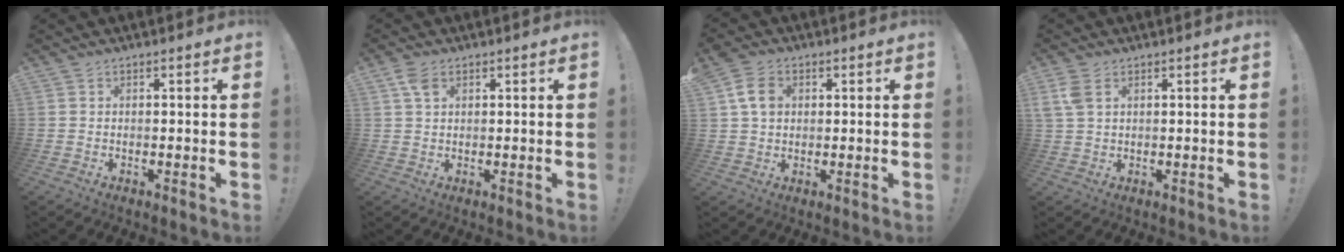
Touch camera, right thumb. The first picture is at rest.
{"total": 4.0, "force": [1.9, 2.3, 2.7], "torque": [-0.053, 0.001, 0.037]}
{"total": 7.3, "force": [2.1, 5.4, 4.5], "torque": [-0.076, 0.004, 0.041]}
{"total": 4.9, "force": [2.1, 2.8, 3.4], "torque": [-0.070, -0.004, 0.041]}